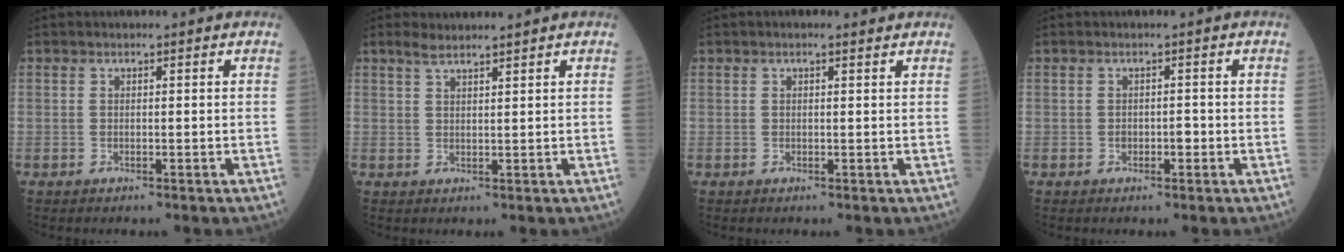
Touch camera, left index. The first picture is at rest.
{"total": 3.2, "force": [2.8, 0.1, 1.4], "torque": [-0.031, 0.019, 0.054]}
{"total": 1.5, "force": [1.2, 0.4, 0.9], "torque": [-0.020, 0.008, 0.016]}
{"total": 1.3, "force": [-0.5, 0.8, 0.8], "torque": [-0.012, -0.001, -0.007]}